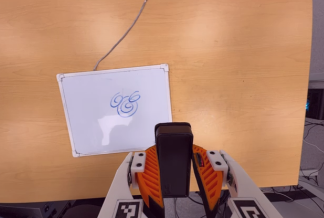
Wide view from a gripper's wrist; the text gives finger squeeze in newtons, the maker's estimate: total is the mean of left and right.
{"total": 8.2, "left": 6.6, "right": 9.9}